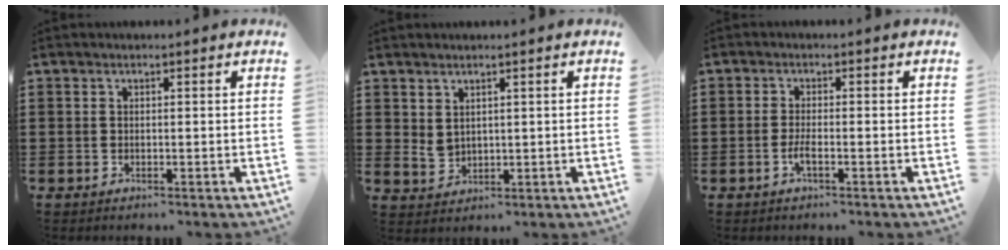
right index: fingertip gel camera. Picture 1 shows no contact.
{"total": 2.2, "force": [1.5, 1.2, 1.0], "torque": [-0.023, 0.002, 0.030]}
{"total": 2.0, "force": [-0.9, 0.4, 1.8], "torque": [-0.038, -0.002, -0.018]}